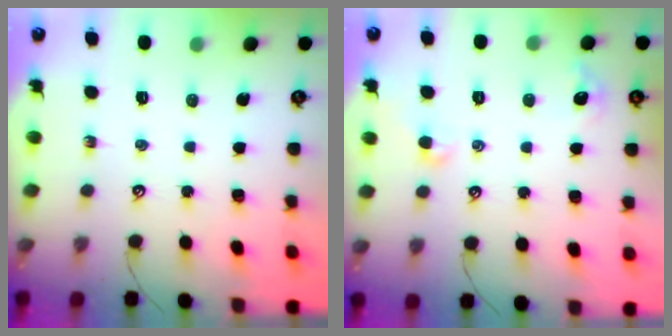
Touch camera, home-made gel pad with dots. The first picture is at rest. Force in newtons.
{"total": 2.6, "press": 2.5, "slide": 0.6}